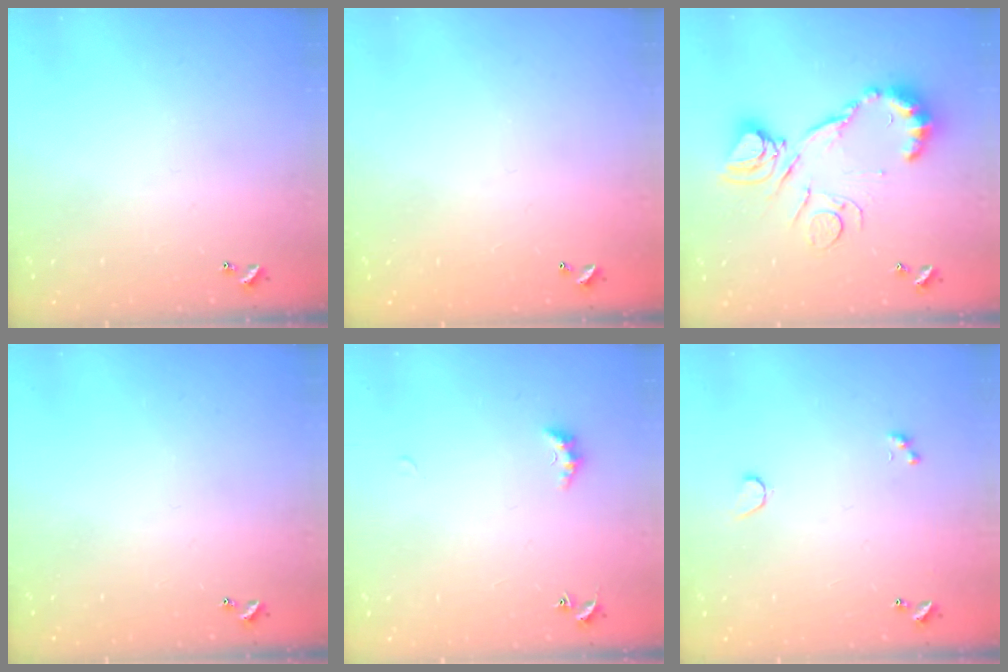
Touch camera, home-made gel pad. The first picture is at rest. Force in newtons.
{"total": 2.8, "press": 2.8, "slide": 0.1}
{"total": 15.9, "press": 15.8, "slide": 1.0}
{"total": 0.0}
{"total": 2.0, "press": 1.9, "slide": 0.6}
{"total": 1.2, "press": 1.1, "slide": 0.6}